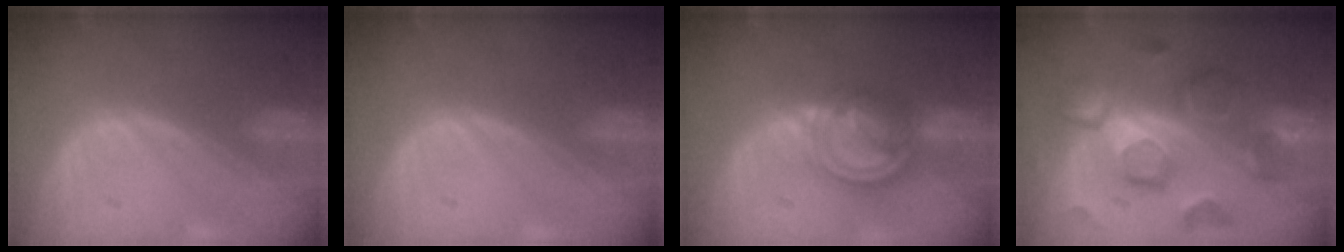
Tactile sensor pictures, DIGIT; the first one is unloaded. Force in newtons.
{"total": 0.0}
{"total": 7.7, "press": 6.7, "slide": 3.8}
{"total": 10.4, "press": 10.4, "slide": 0.8}